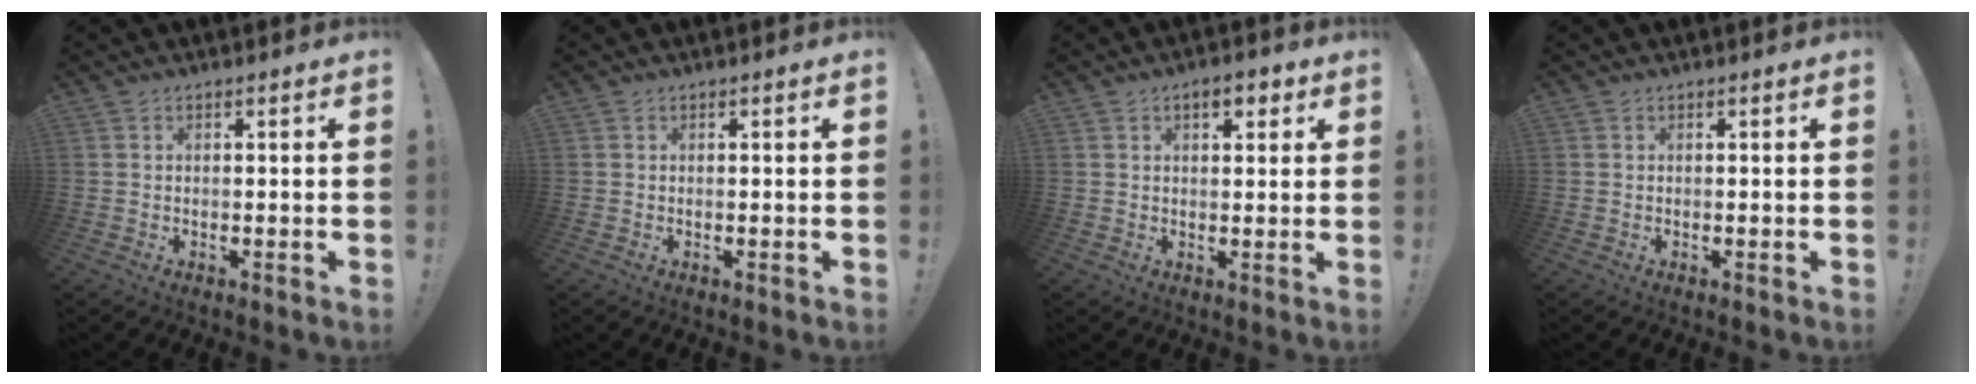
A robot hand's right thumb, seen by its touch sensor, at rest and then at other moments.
{"total": 0.0}
{"total": 4.6, "force": [2.6, 2.4, 3.0], "torque": [-0.026, -0.010, 0.039]}
{"total": 0.0}